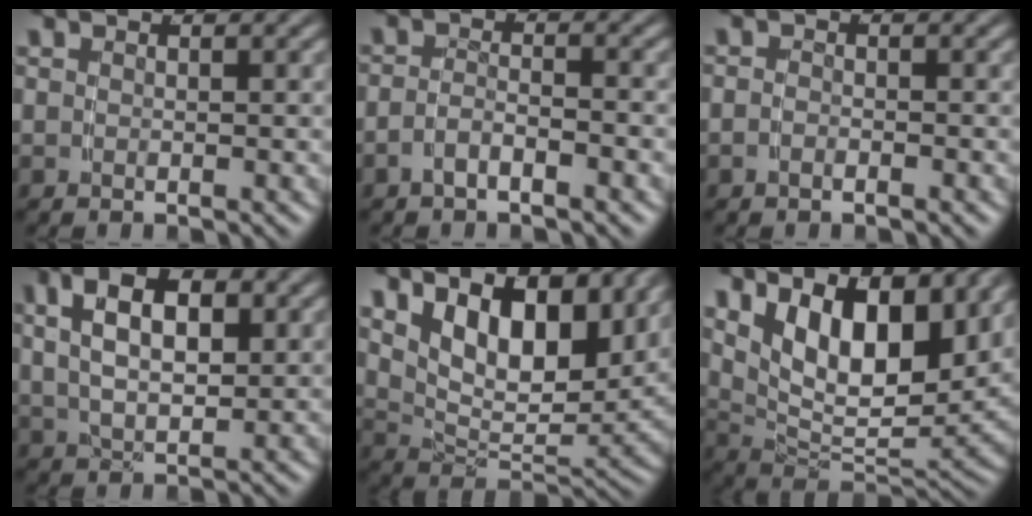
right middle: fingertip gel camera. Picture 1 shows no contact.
{"total": 2.2, "force": [-1.9, 0.4, 1.0], "torque": [-0.015, -0.004, -0.035]}
{"total": 1.0, "force": [-0.9, 0.1, 0.3], "torque": [-0.011, -0.006, -0.016]}
{"total": 8.2, "force": [2.7, 4.9, 6.0], "torque": [-0.095, 0.013, 0.040]}
{"total": 11.4, "force": [3.9, 6.6, 8.4], "torque": [-0.128, -0.001, 0.060]}
{"total": 13.2, "force": [3.6, 7.7, 10.1], "torque": [-0.165, -0.007, 0.059]}